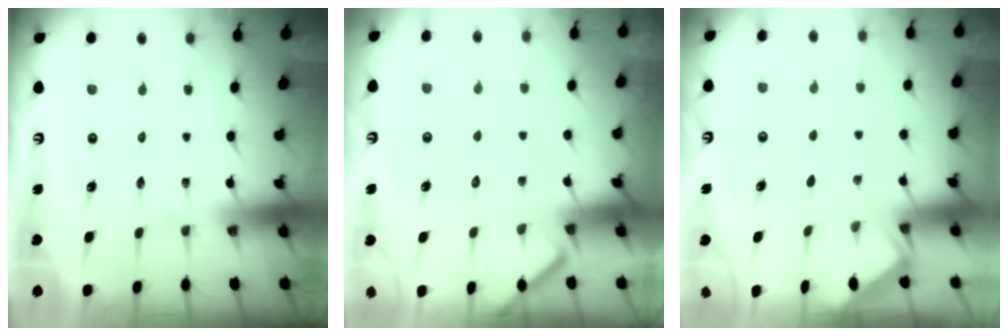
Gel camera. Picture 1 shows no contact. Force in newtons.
{"total": 3.7, "press": 3.6, "slide": 0.5}
{"total": 1.6, "press": 1.6, "slide": 0.1}